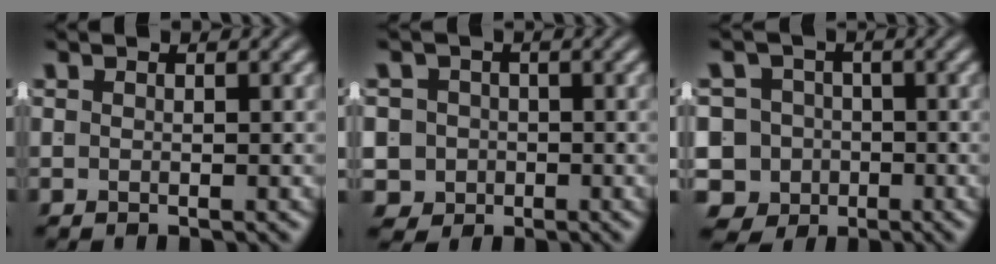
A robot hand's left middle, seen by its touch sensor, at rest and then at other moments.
{"total": 7.7, "force": [-2.1, 7.0, 2.5], "torque": [-0.070, -0.039, -0.028]}
{"total": 14.0, "force": [-4.8, 12.6, 3.7], "torque": [-0.108, -0.068, -0.078]}